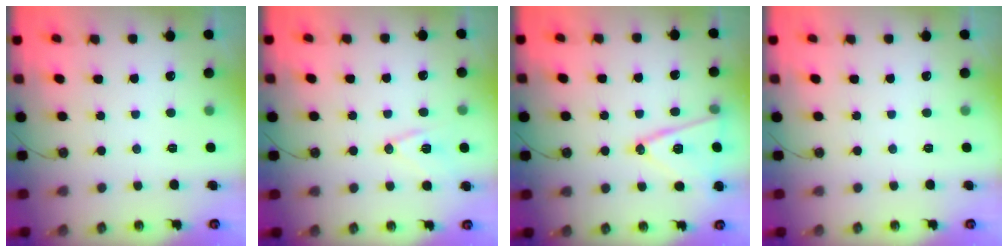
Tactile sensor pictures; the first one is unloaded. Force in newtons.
{"total": 10.8, "press": 10.3, "slide": 3.3}
{"total": 14.1, "press": 13.6, "slide": 3.6}
{"total": 0.0}